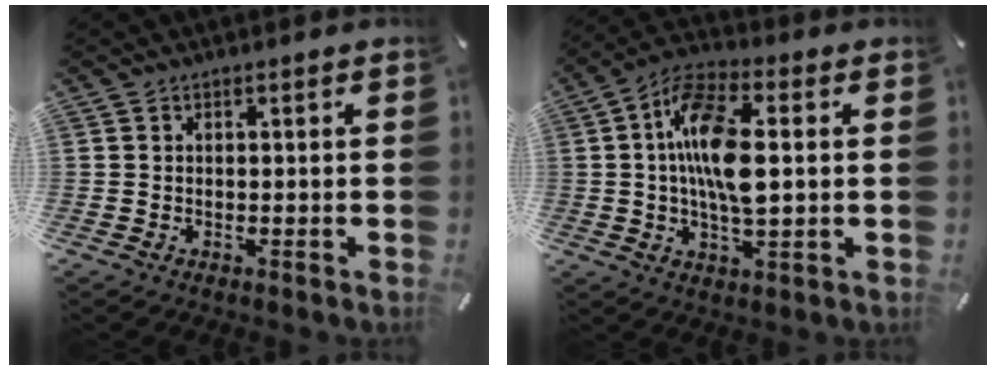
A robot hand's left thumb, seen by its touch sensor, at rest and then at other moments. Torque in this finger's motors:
{"motor_torque": [2.32, 2.63, 1.00, 0.40, 0.23]}